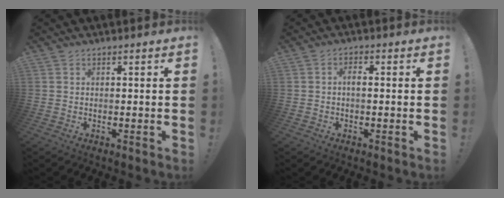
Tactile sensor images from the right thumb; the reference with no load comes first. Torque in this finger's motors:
{"motor_torque": [0.53, -0.06, -0.19, 0.14, -0.03]}